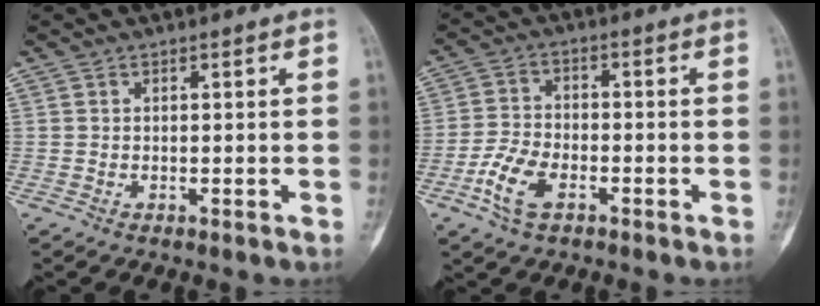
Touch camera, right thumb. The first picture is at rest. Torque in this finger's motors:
{"motor_torque": [-0.16, 0.47, 0.11, 0.26, 0.04]}